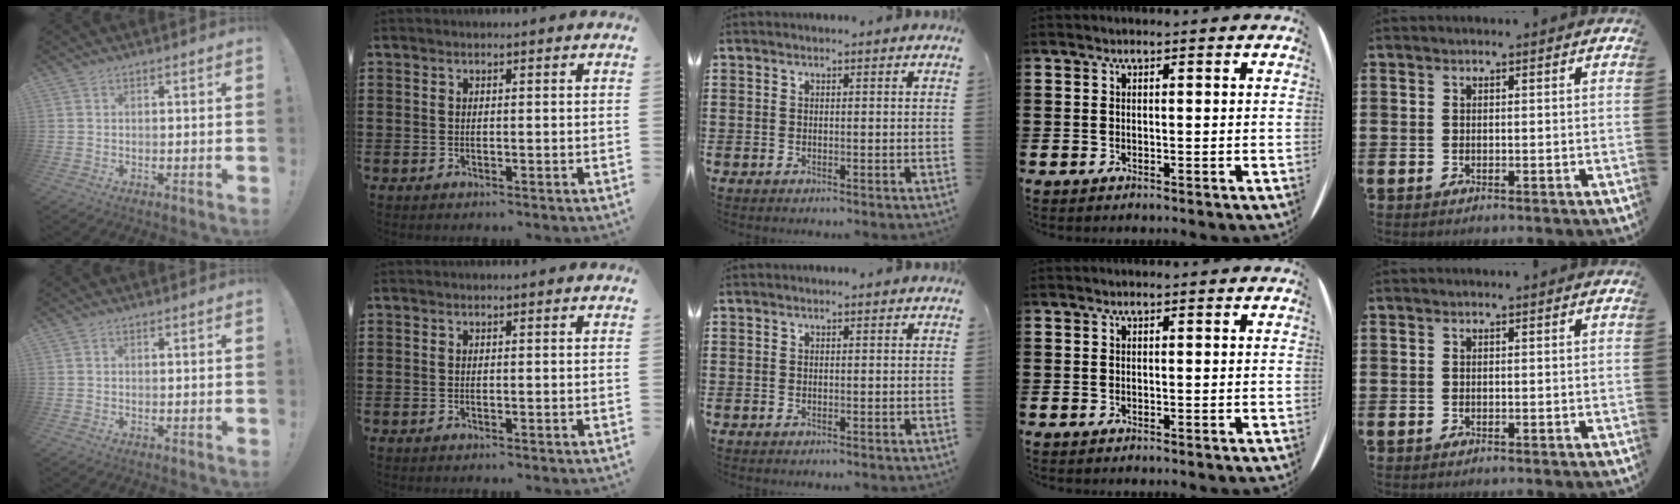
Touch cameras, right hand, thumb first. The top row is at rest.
{}